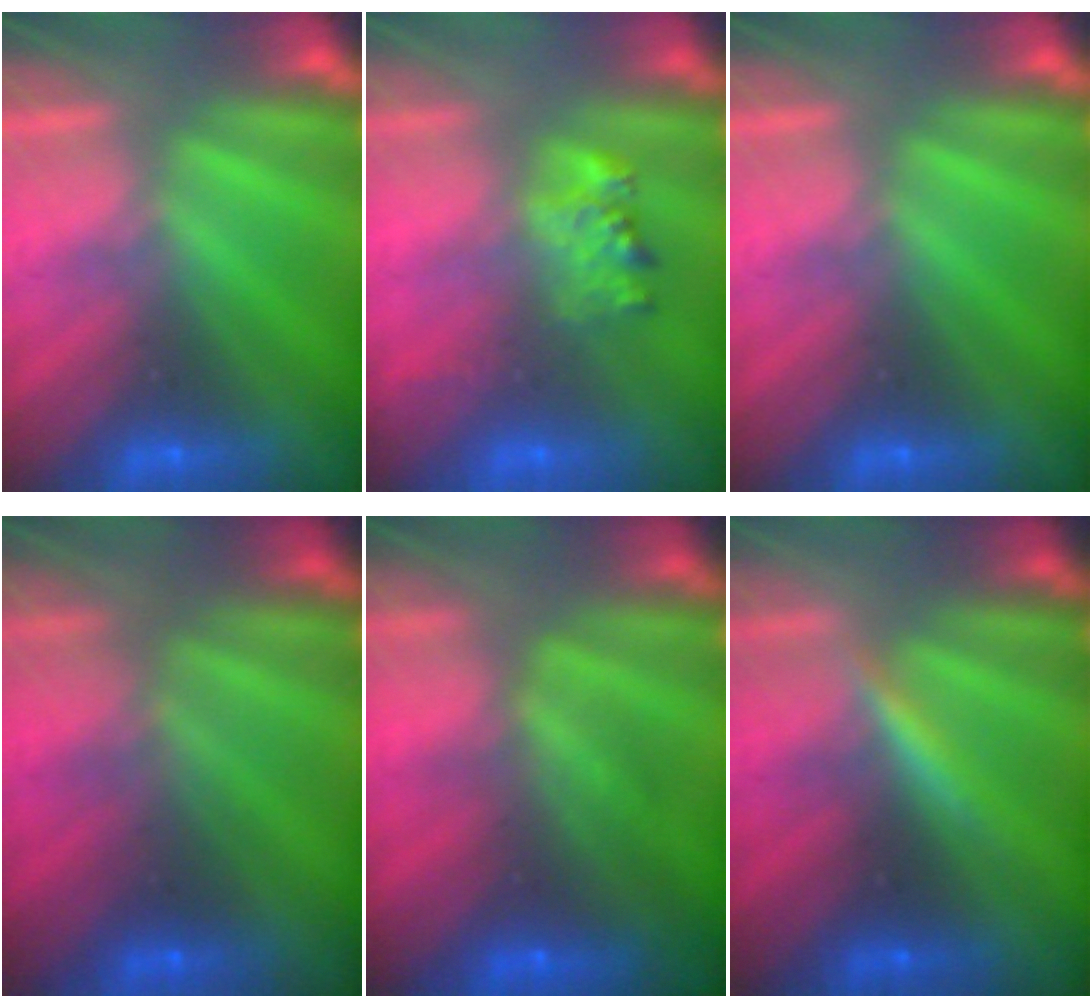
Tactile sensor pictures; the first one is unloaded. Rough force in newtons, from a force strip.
{"total": 2.2}
{"total": 0.0}
{"total": 2.0}
{"total": 7.8}
{"total": 3.6}